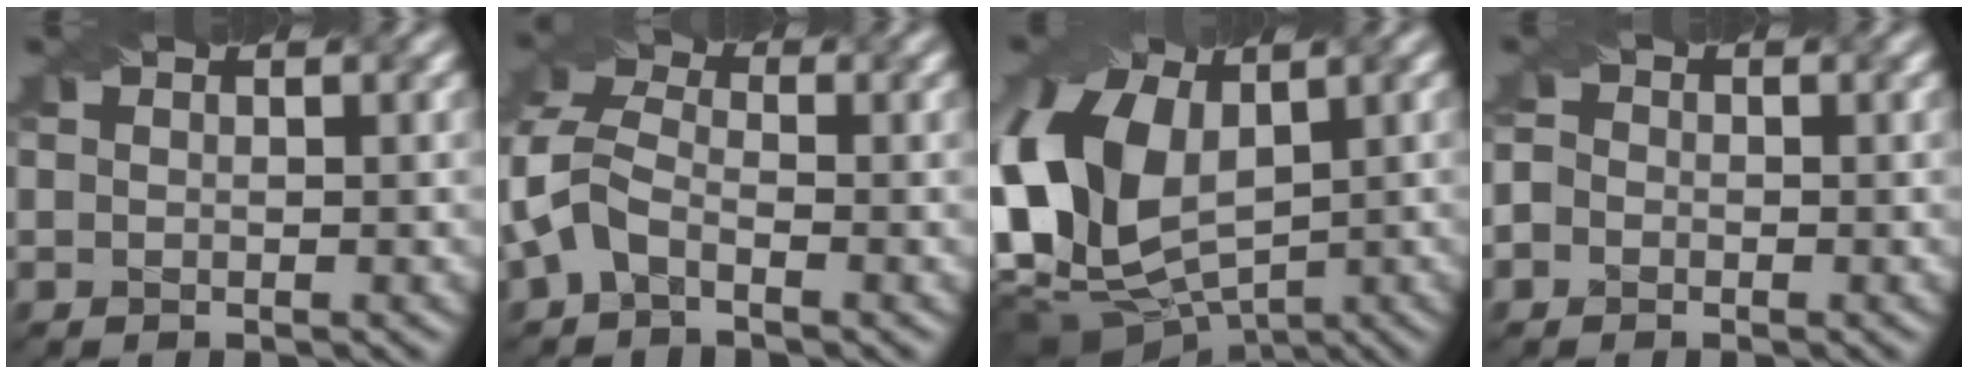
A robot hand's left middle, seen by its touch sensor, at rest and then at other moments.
{"total": 4.6, "force": [-1.4, 3.0, 3.2], "torque": [-0.075, 0.013, -0.042]}
{"total": 14.3, "force": [1.5, 10.0, 10.2], "torque": [-0.239, -0.019, 0.044]}
{"total": 2.1, "force": [-0.3, 1.9, 0.9], "torque": [-0.005, 0.009, -0.023]}